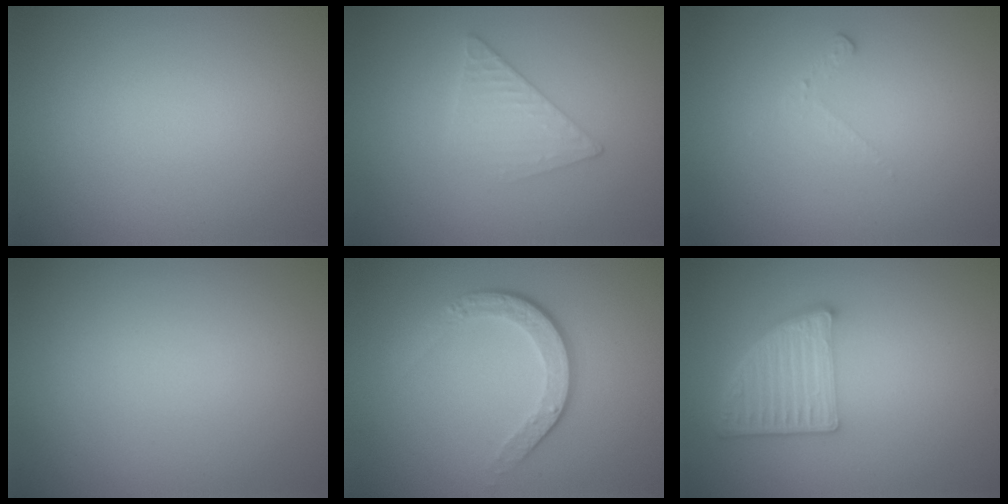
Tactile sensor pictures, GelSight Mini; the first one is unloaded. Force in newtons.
{"total": 2.4, "press": 2.3, "slide": 0.2}
{"total": 1.2, "press": 1.1, "slide": 0.3}
{"total": 0.0}
{"total": 3.7, "press": 2.6, "slide": 2.6}
{"total": 5.1, "press": 3.7, "slide": 3.5}